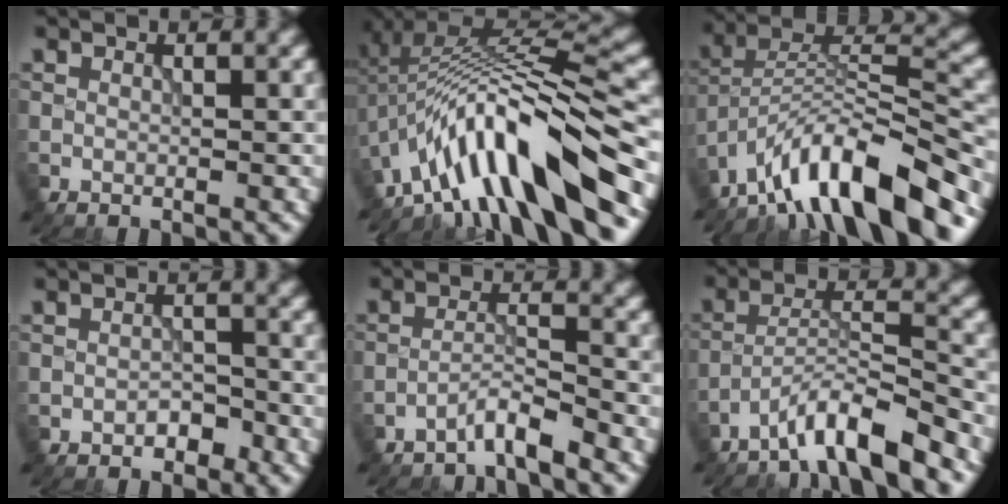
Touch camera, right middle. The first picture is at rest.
{"total": 12.5, "force": [-6.3, 2.7, 10.5], "torque": [-0.167, 0.023, -0.100]}
{"total": 12.5, "force": [-9.6, 3.2, 7.5], "torque": [-0.117, 0.023, -0.172]}
{"total": 1.6, "force": [-1.1, 0.9, 0.9], "torque": [-0.013, 0.004, -0.018]}
{"total": 2.7, "force": [-2.4, 0.0, 1.2], "torque": [-0.015, 0.010, -0.053]}
{"total": 5.9, "force": [-4.8, 0.6, 3.4], "torque": [-0.056, 0.010, -0.091]}